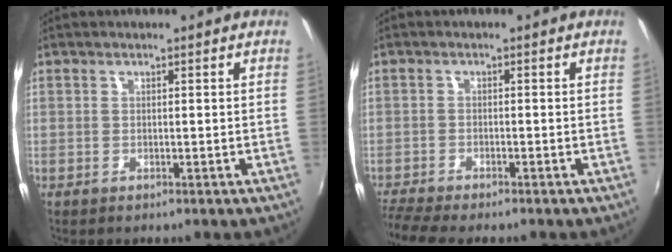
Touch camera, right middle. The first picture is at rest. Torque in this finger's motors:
{"motor_torque": [0.94, -1.18, 0.10, 0.10]}